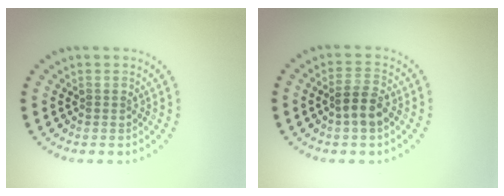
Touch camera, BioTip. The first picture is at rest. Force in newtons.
{"total": 2.7, "press": 2.5, "slide": 0.9}